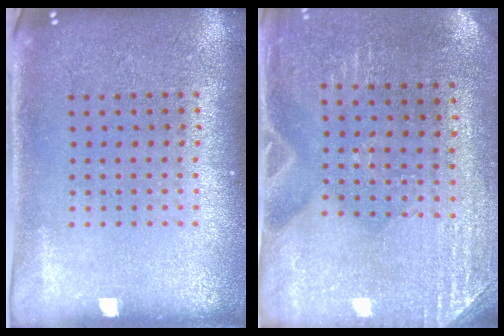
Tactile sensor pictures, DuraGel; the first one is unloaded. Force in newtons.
{"total": 2.8, "press": 2.6, "slide": 1.2}